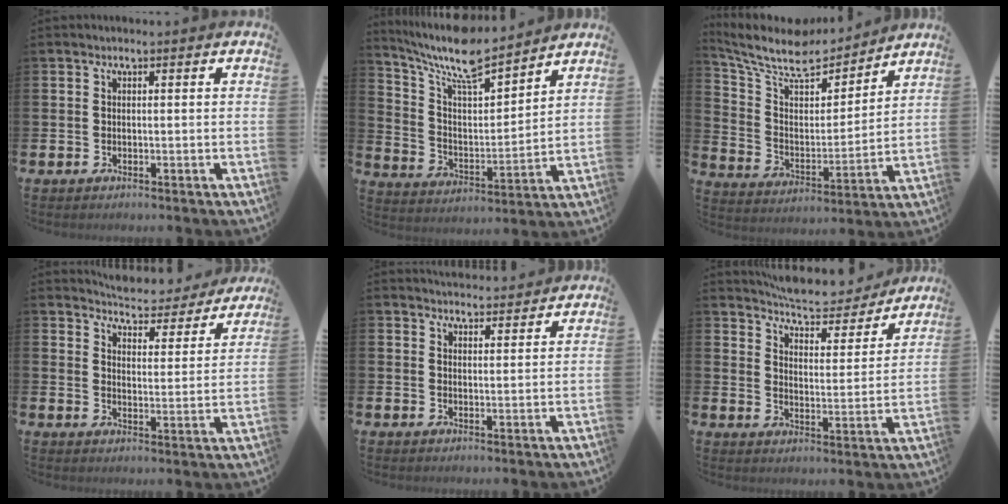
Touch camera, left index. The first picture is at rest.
{"total": 9.9, "force": [8.8, 2.0, 4.1], "torque": [-0.113, -0.058, 0.154]}
{"total": 10.2, "force": [9.0, 3.3, 3.5], "torque": [-0.104, -0.066, 0.153]}
{"total": 5.5, "force": [5.4, 0.8, 0.6], "torque": [-0.025, -0.044, 0.091]}
{"total": 3.8, "force": [3.8, 0.4, -0.1], "torque": [-0.004, -0.022, 0.070]}
{"total": 7.9, "force": [7.6, 1.2, 1.9], "torque": [-0.059, -0.055, 0.132]}